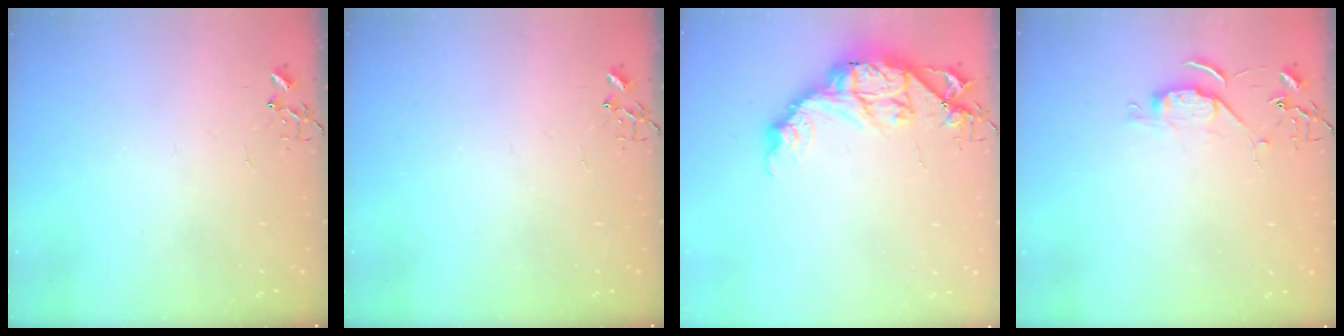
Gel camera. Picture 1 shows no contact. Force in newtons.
{"total": 0.0}
{"total": 14.5, "press": 14.4, "slide": 1.0}
{"total": 6.2, "press": 6.2, "slide": 0.8}